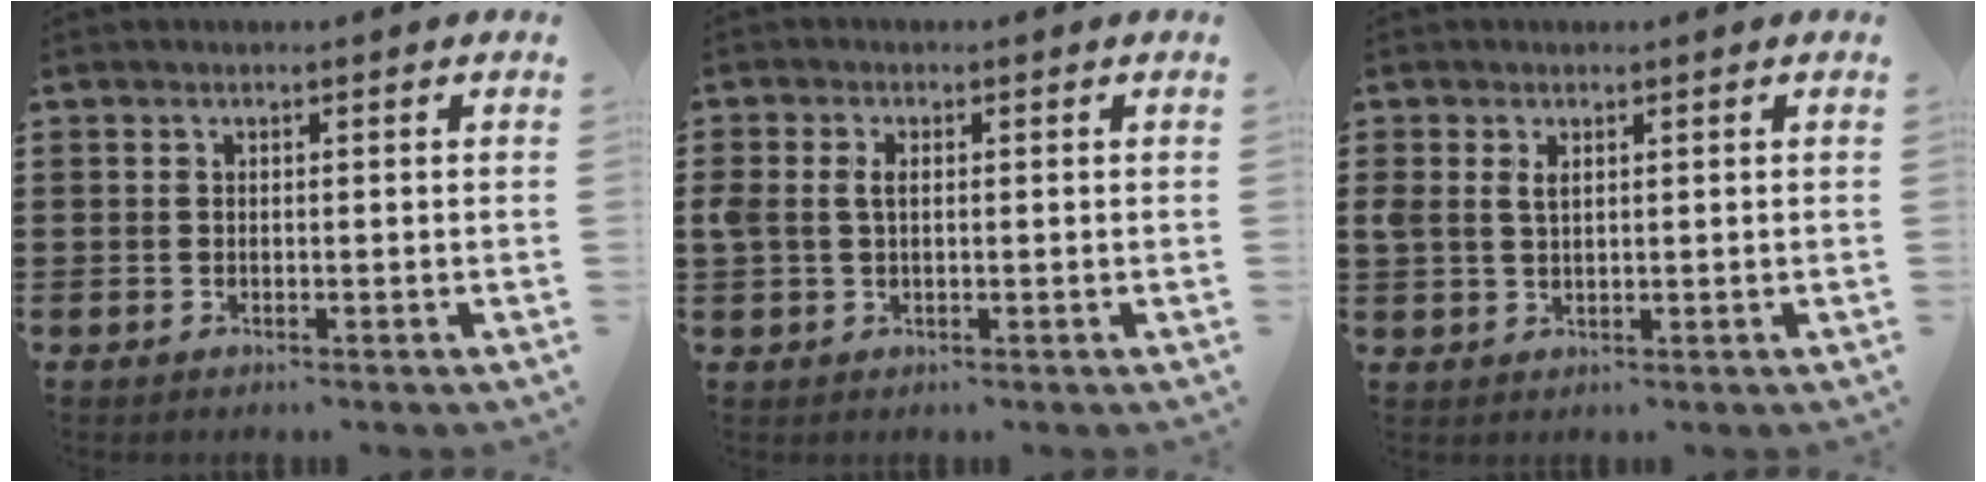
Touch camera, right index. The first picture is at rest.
{"total": 2.4, "force": [0.3, 1.5, 1.8], "torque": [-0.047, 0.005, 0.003]}
{"total": 2.1, "force": [0.9, 1.2, 1.5], "torque": [-0.033, 0.005, 0.017]}